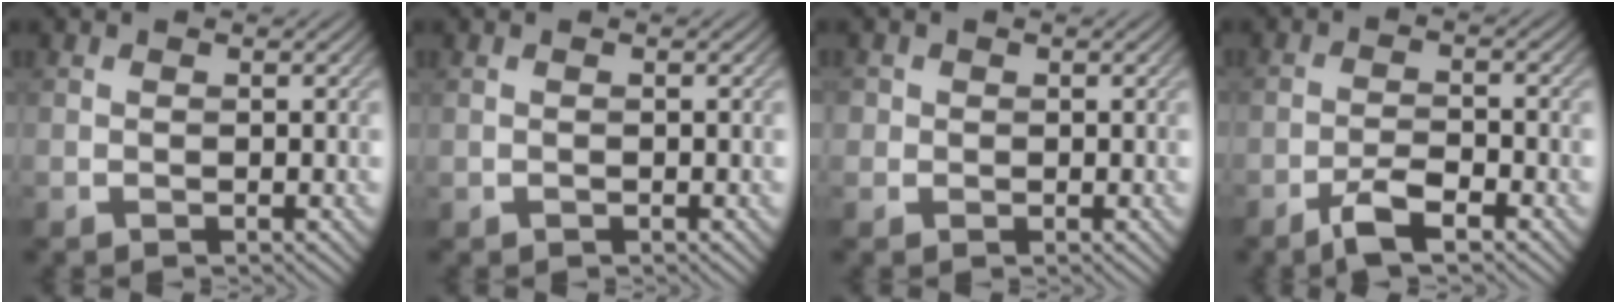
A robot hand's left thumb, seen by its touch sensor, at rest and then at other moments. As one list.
[{"total": 0.0}, {"total": 1.4, "force": [0.2, 1.3, 0.2], "torque": [0.000, -0.002, 0.000]}, {"total": 4.0, "force": [-2.7, 0.9, 2.8], "torque": [-0.061, 0.003, -0.055]}]